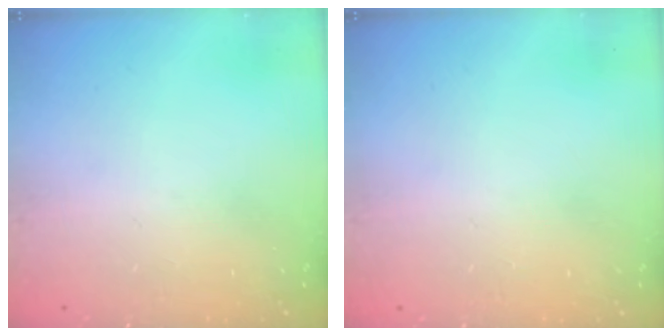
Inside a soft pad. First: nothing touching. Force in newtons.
{"total": 2.5, "press": 2.5, "slide": 0.2}